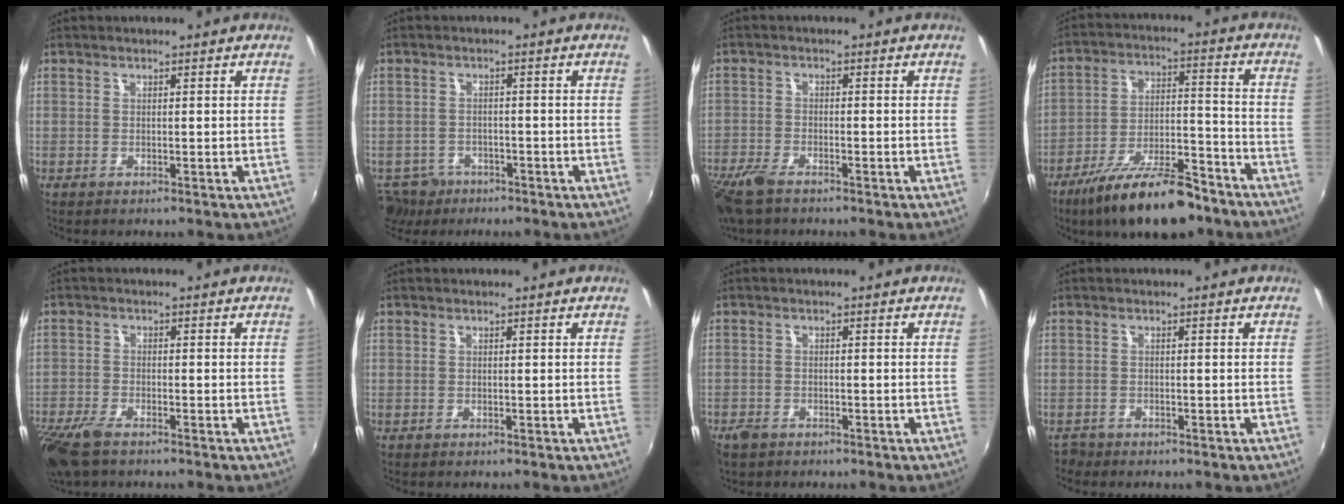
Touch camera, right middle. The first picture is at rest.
{"total": 6.8, "force": [-4.8, 4.5, 2.0], "torque": [-0.059, -0.007, -0.077]}
{"total": 7.6, "force": [-5.7, 2.7, 4.3], "torque": [-0.119, -0.026, -0.114]}
{"total": 18.0, "force": [-13.6, 5.4, 10.4], "torque": [-0.190, -0.011, -0.217]}
{"total": 8.4, "force": [-6.2, 2.7, 4.9], "torque": [-0.131, -0.033, -0.122]}
{"total": 0.0}
{"total": 3.0, "force": [-2.2, 1.7, 1.0], "torque": [-0.029, -0.004, -0.041]}
{"total": 2.0, "force": [-1.6, 1.2, 0.1], "torque": [-0.007, -0.003, -0.032]}